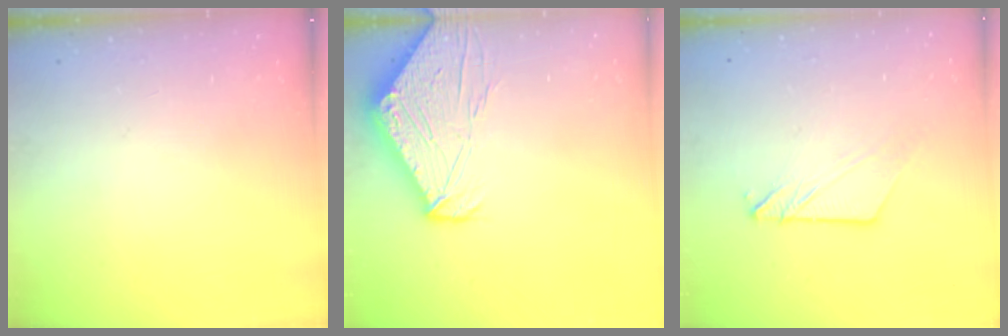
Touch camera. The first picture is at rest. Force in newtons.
{"total": 12.8, "press": 12.7, "slide": 1.6}
{"total": 7.9, "press": 7.8, "slide": 0.4}